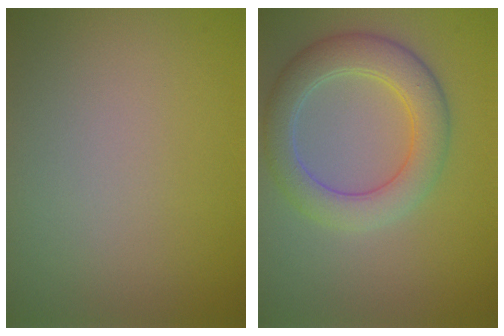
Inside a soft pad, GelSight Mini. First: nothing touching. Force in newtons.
{"total": 5.2, "press": 5.2, "slide": 0.1}